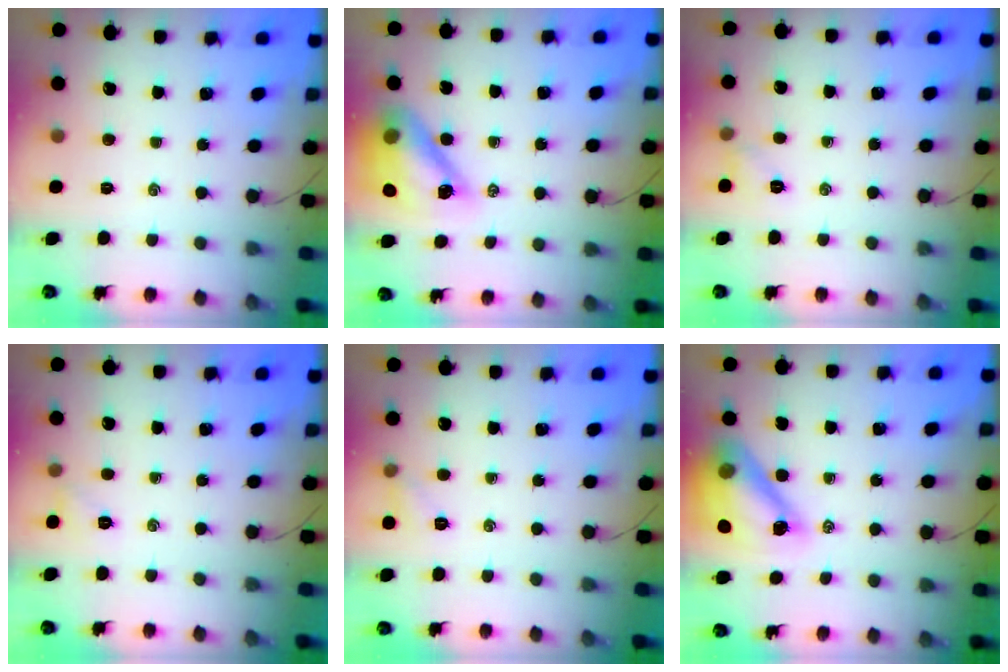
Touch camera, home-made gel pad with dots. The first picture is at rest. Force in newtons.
{"total": 15.2, "press": 14.6, "slide": 4.1}
{"total": 5.0, "press": 4.7, "slide": 1.5}
{"total": 3.8, "press": 3.6, "slide": 1.2}
{"total": 5.3, "press": 5.0, "slide": 1.7}
{"total": 15.5, "press": 14.8, "slide": 4.6}